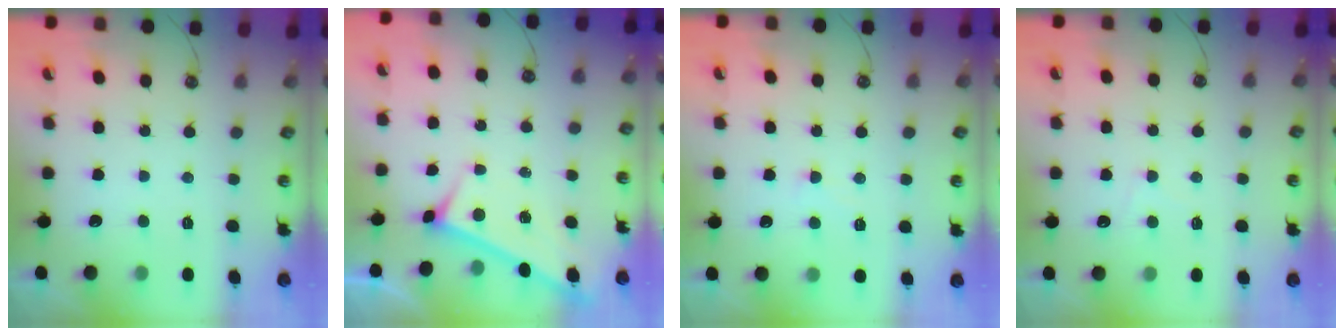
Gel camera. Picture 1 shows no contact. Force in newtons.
{"total": 3.1, "press": 3.1, "slide": 0.3}
{"total": 2.7, "press": 2.7, "slide": 0.4}
{"total": 3.4, "press": 3.3, "slide": 0.5}